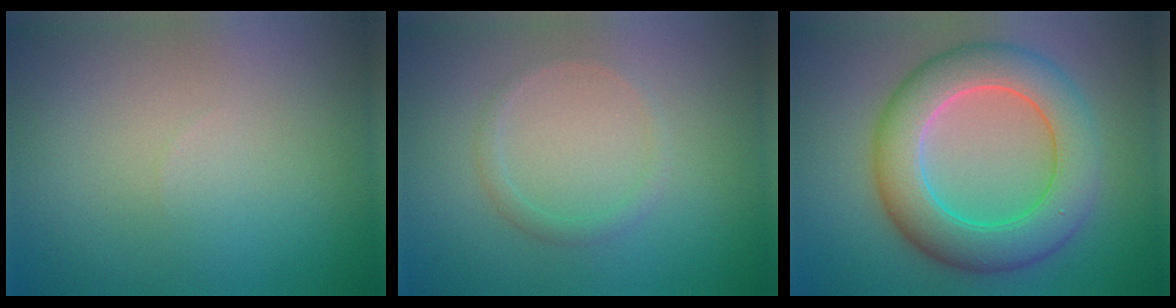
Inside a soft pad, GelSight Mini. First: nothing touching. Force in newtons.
{"total": 1.1, "press": 1.1, "slide": 0.1}
{"total": 7.9, "press": 7.8, "slide": 0.4}